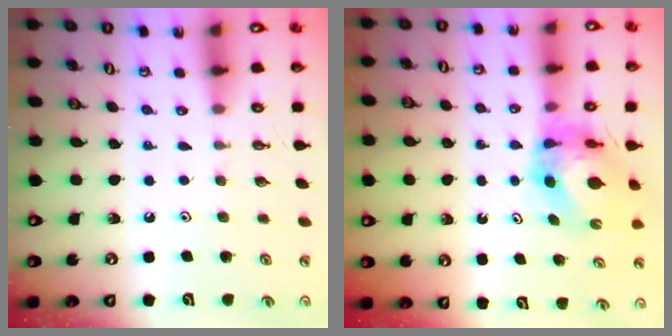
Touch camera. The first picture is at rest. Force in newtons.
{"total": 7.6, "press": 7.6, "slide": 0.6}